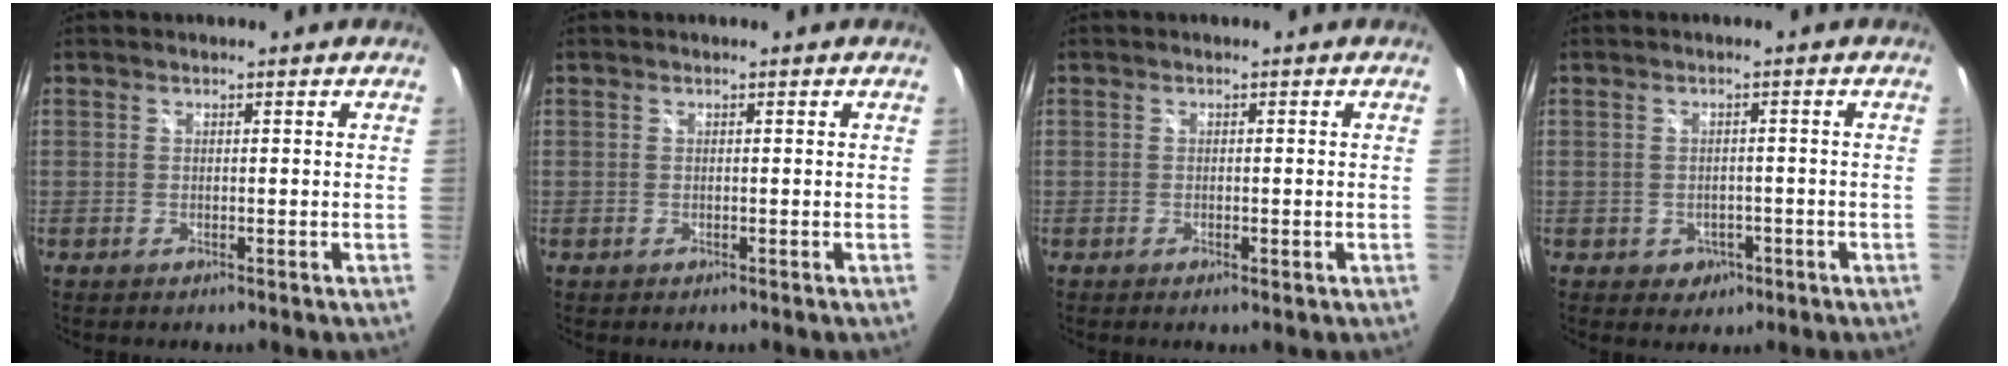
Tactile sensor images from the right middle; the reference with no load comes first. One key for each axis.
{"total": 0.0}
{"total": 1.0, "fx": -0.4, "fy": 0.4, "fz": 0.8, "tx": -0.013, "ty": 0.000, "tz": -0.007}
{"total": 3.7, "fx": -1.4, "fy": 3.2, "fz": 1.3, "tx": -0.033, "ty": 0.001, "tz": -0.008}